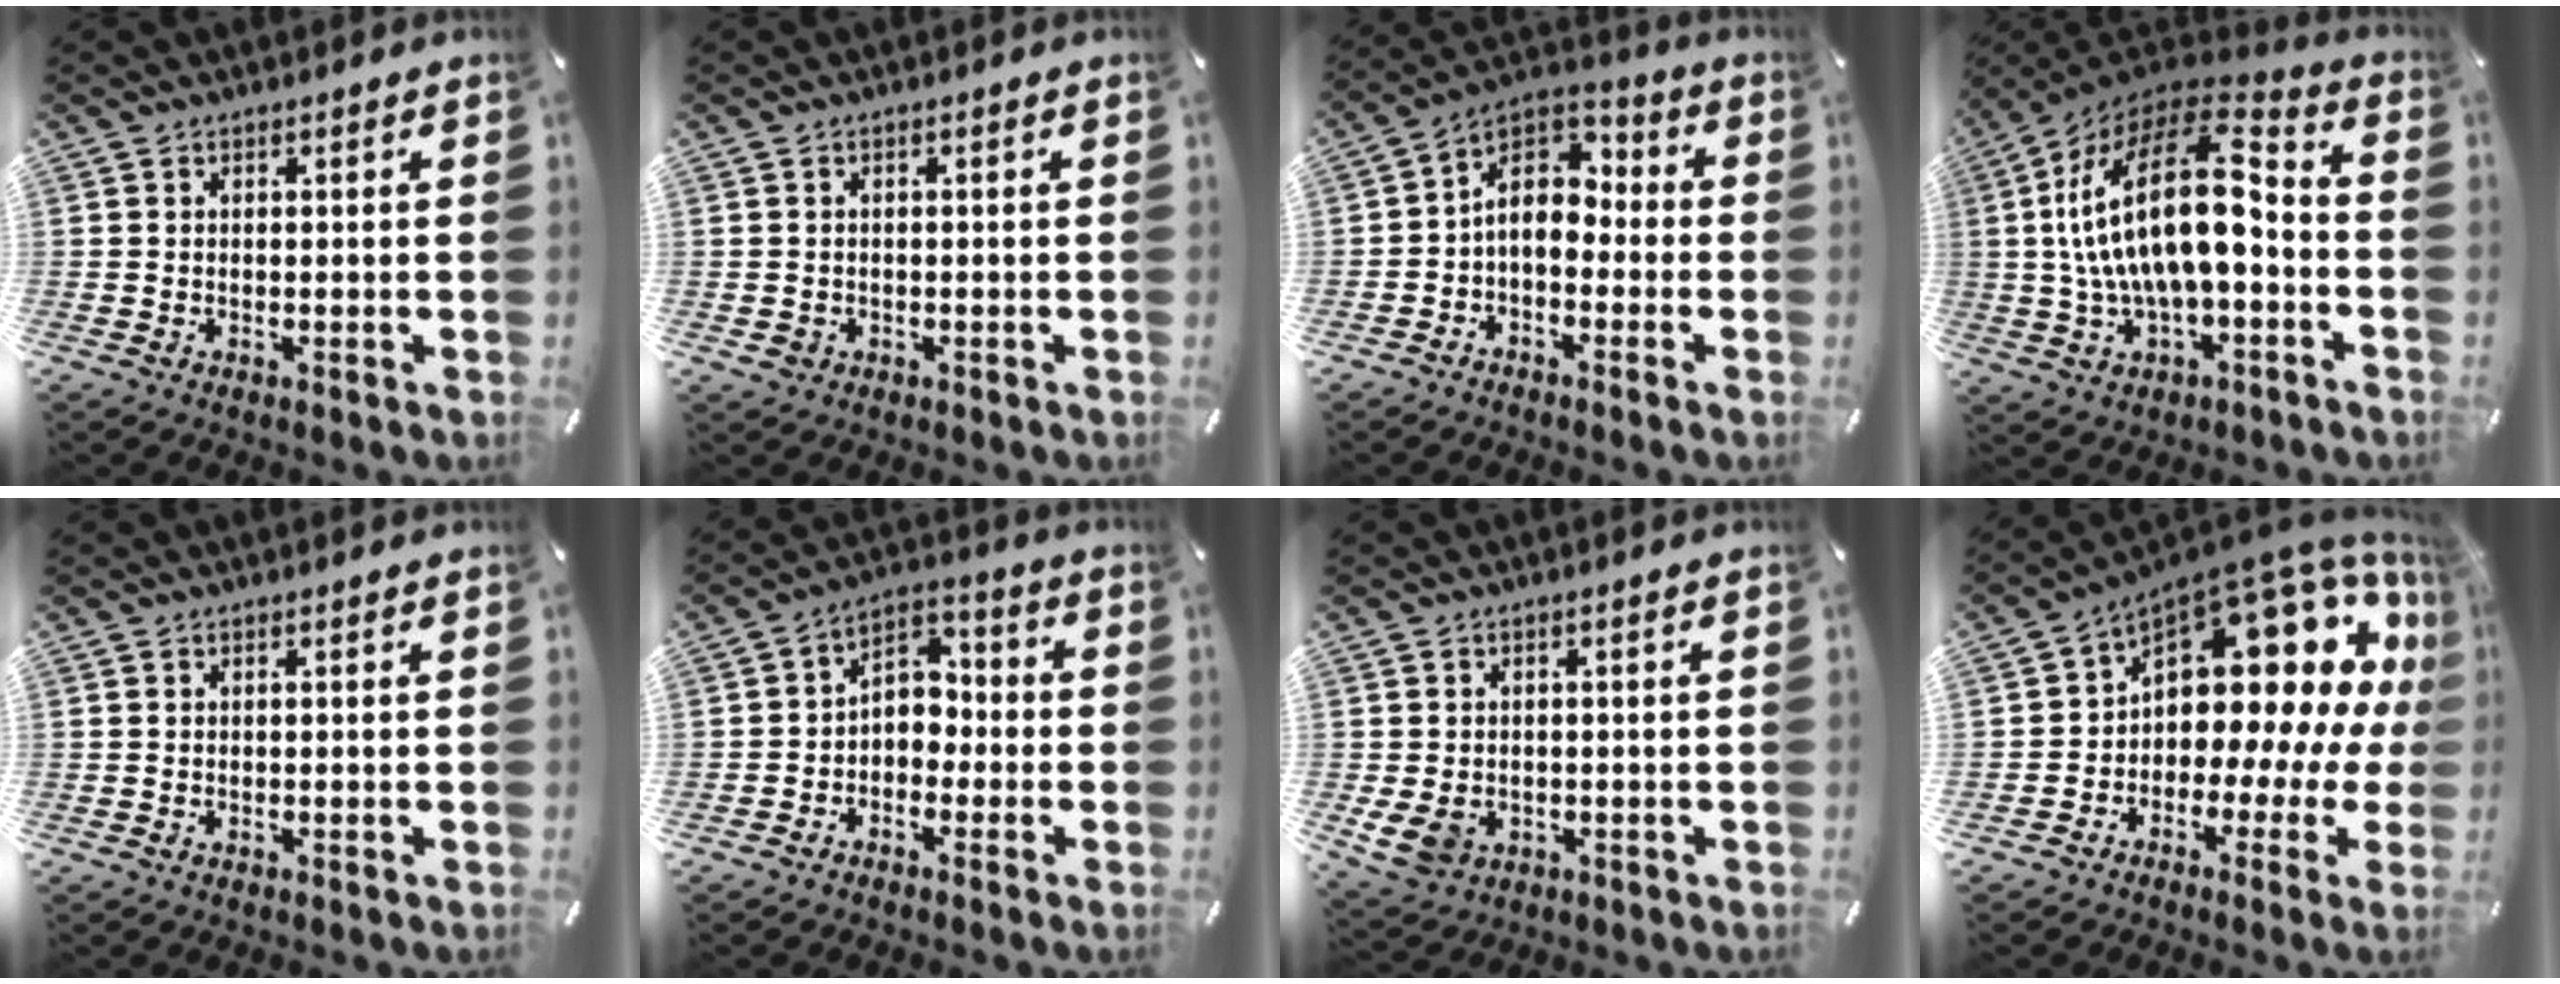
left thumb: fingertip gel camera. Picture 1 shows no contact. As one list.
[{"total": 1.4, "force": [-0.4, 1.3, 0.6], "torque": [-0.013, 0.004, -0.009]}, {"total": 8.4, "force": [-0.7, 6.4, 5.4], "torque": [-0.103, 0.008, -0.016]}, {"total": 23.3, "force": [1.6, 11.7, 20.1], "torque": [-0.379, -0.001, 0.024]}, {"total": 0.0}, {"total": 5.4, "force": [-2.0, 4.6, 2.0], "torque": [-0.037, 0.017, -0.041]}, {"total": 5.2, "force": [-1.2, 4.3, 2.8], "torque": [-0.065, 0.000, -0.025]}, {"total": 17.3, "force": [6.9, 10.5, 12.0], "torque": [-0.161, -0.073, 0.114]}]